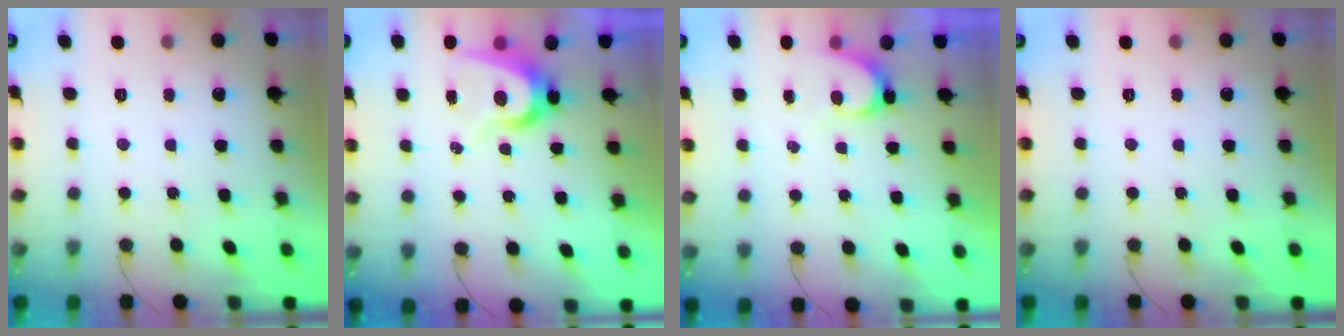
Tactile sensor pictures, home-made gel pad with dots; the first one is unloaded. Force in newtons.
{"total": 6.7, "press": 6.7, "slide": 0.3}
{"total": 5.1, "press": 5.1, "slide": 0.2}
{"total": 0.0}